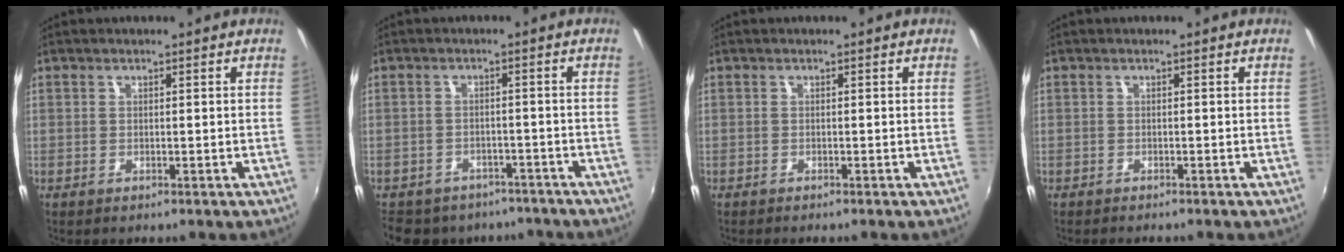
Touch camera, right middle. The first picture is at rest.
{"total": 13.1, "force": [-10.4, 6.6, 4.4], "torque": [-0.107, -0.001, -0.138]}
{"total": 0.7, "force": [-0.7, 0.0, 0.3], "torque": [-0.004, -0.005, -0.011]}
{"total": 1.5, "force": [-1.4, 0.1, 0.5], "torque": [-0.012, -0.012, -0.023]}